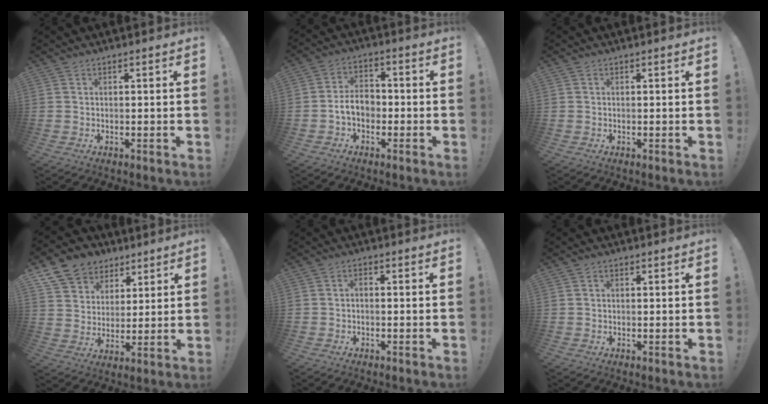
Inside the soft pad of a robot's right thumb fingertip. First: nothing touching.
{"total": 7.4, "force": [-1.9, 5.1, 4.9], "torque": [-0.086, 0.009, -0.036]}
{"total": 0.0}
{"total": 11.3, "force": [7.0, 8.4, 2.6], "torque": [-0.043, -0.048, 0.141]}
{"total": 1.5, "force": [-0.9, 0.5, 1.1], "torque": [-0.027, 0.009, -0.015]}
{"total": 2.0, "force": [0.8, 1.1, 1.5], "torque": [-0.026, 0.003, 0.013]}